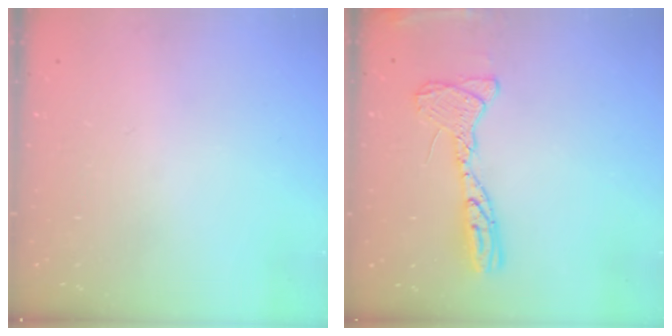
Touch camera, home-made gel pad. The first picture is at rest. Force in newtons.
{"total": 13.8, "press": 13.7, "slide": 1.3}